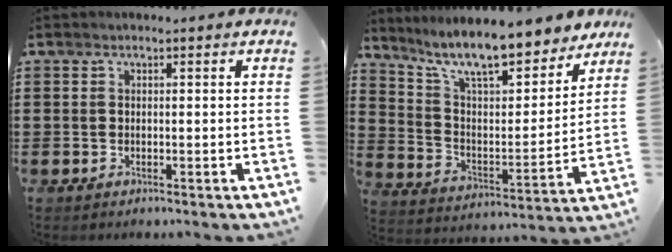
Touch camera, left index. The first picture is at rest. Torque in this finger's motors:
{"motor_torque": [1.09, -1.05, 0.50, 0.21]}